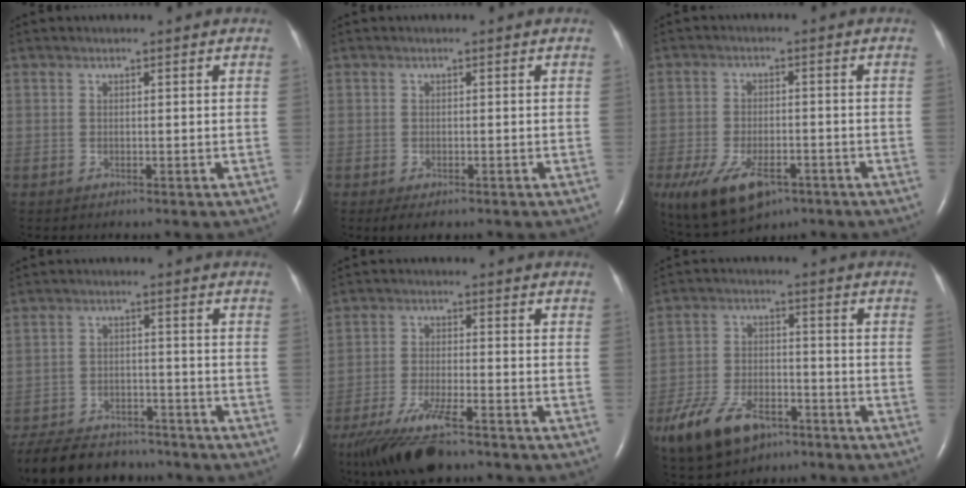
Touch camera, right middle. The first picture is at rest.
{"total": 2.5, "force": [-1.6, 0.9, 1.7], "torque": [-0.024, -0.004, -0.021]}
{"total": 11.5, "force": [-6.4, 5.6, 7.7], "torque": [-0.153, -0.011, -0.098]}
{"total": 15.5, "force": [-13.2, 5.7, 5.6], "torque": [-0.122, -0.007, -0.195]}
{"total": 11.4, "force": [-8.4, 2.0, 7.4], "torque": [-0.145, -0.034, -0.149]}
{"total": 13.2, "force": [-8.1, 6.8, 7.9], "torque": [-0.164, -0.001, -0.138]}